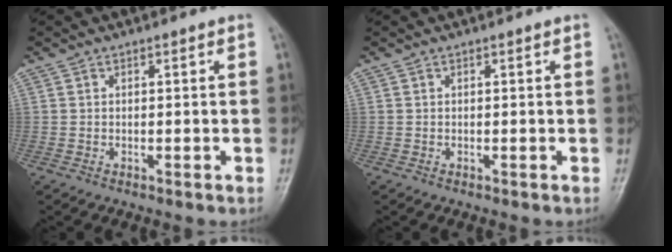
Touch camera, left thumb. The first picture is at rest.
{"total": 0.0}